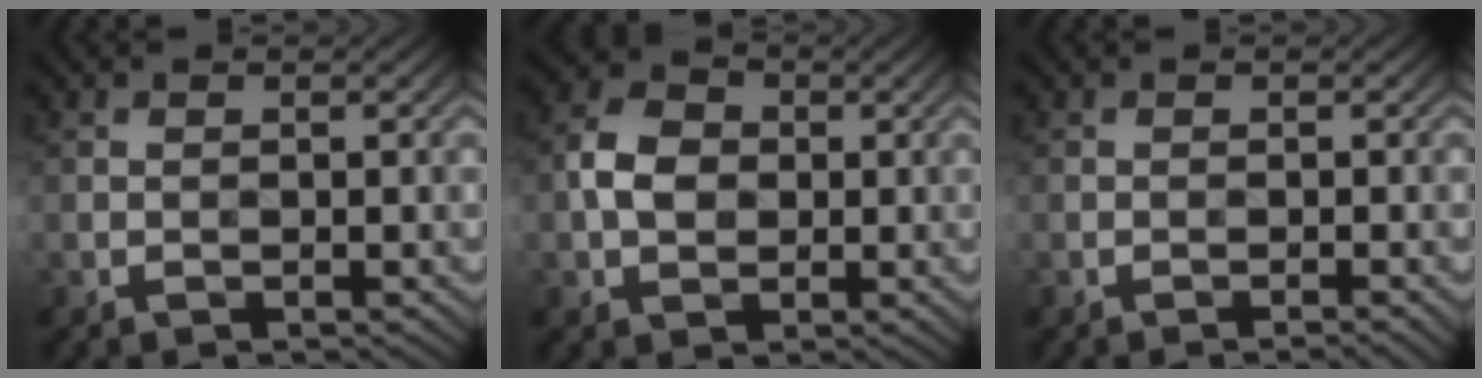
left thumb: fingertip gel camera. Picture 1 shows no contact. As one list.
[{"total": 4.9, "force": [0.0, 3.8, 3.1], "torque": [-0.070, 0.005, -0.006]}, {"total": 0.8, "force": [-0.5, 0.1, 0.6], "torque": [-0.008, 0.000, -0.014]}]